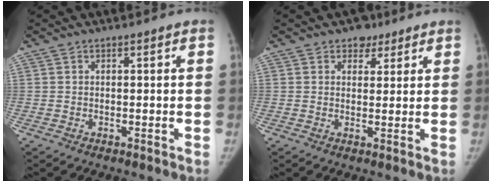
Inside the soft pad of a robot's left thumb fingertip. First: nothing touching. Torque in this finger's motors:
{"motor_torque": [0.36, 0.00, 0.10, -0.54, 0.04]}